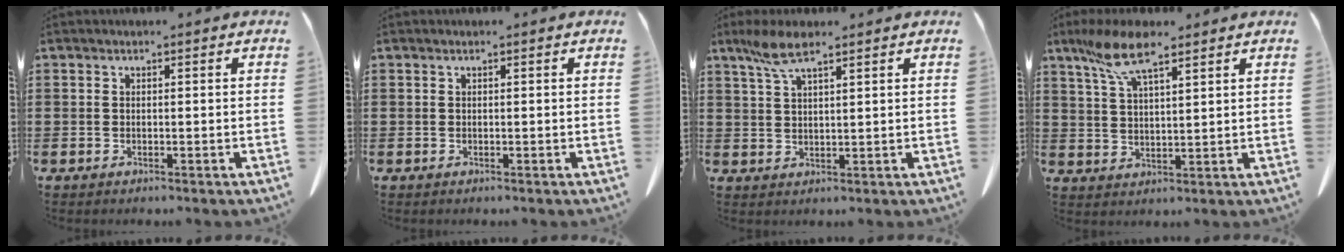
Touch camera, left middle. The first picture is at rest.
{"total": 0.0}
{"total": 5.6, "force": [3.7, 1.2, 4.0], "torque": [-0.087, 0.000, 0.068]}
{"total": 8.5, "force": [5.8, 2.2, 5.8], "torque": [-0.136, -0.006, 0.103]}